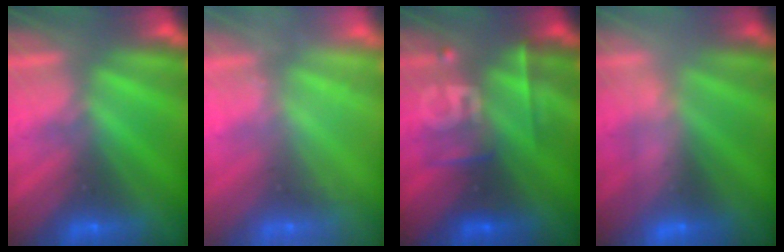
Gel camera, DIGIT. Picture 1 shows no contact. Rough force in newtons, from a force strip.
{"total": 2.2}
{"total": 2.4}
{"total": 2.5}